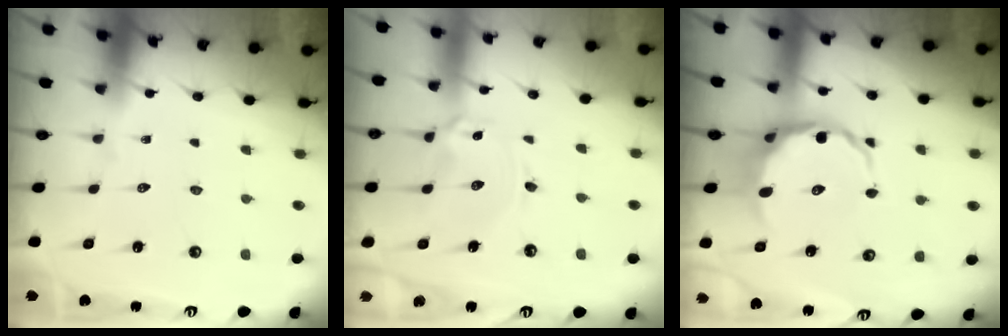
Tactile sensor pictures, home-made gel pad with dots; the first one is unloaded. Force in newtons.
{"total": 2.4, "press": 2.4, "slide": 0.3}
{"total": 9.5, "press": 9.2, "slide": 2.5}